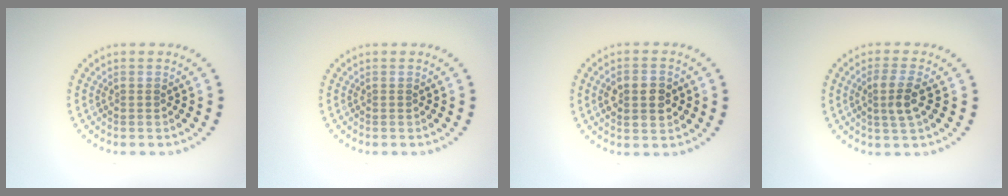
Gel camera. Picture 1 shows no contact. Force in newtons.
{"total": 0.0}
{"total": 3.8, "press": 3.8, "slide": 0.2}
{"total": 2.6, "press": 2.4, "slide": 1.2}